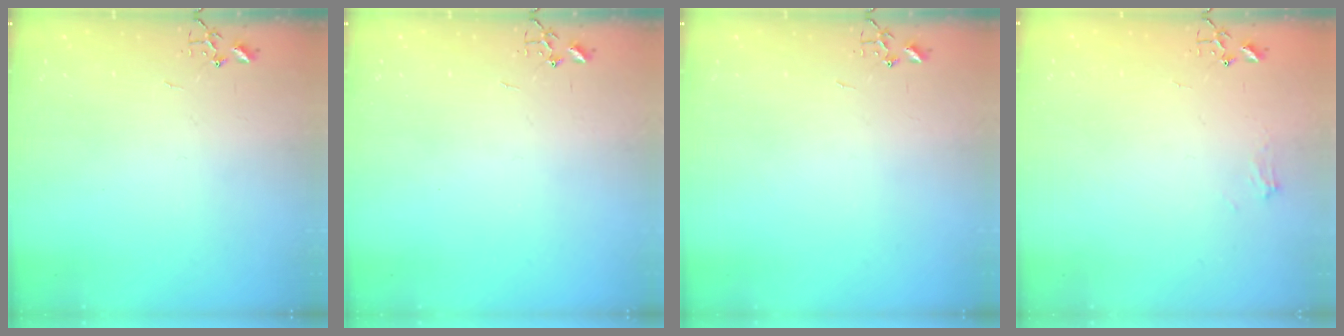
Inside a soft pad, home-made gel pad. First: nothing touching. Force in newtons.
{"total": 0.0}
{"total": 0.0}
{"total": 5.3, "press": 5.3, "slide": 0.6}